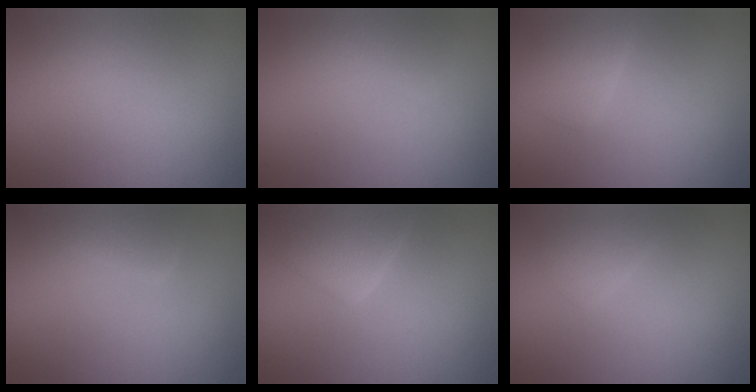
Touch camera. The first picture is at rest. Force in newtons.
{"total": 1.7, "press": 1.7, "slide": 0.1}
{"total": 1.9, "press": 1.9, "slide": 0.0}
{"total": 2.8, "press": 2.8, "slide": 0.3}
{"total": 3.1, "press": 3.1, "slide": 0.1}
{"total": 1.1, "press": 1.1, "slide": 0.0}